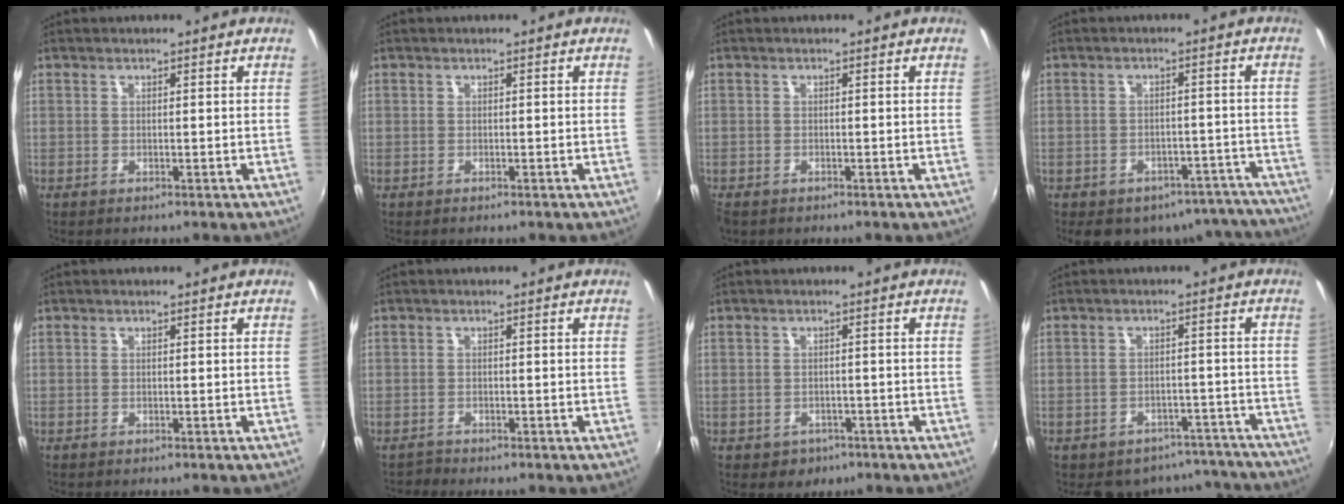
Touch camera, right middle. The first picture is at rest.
{"total": 0.0}
{"total": 1.8, "force": [-1.3, 1.0, 0.6], "torque": [-0.016, -0.008, -0.024]}
{"total": 16.2, "force": [-12.9, 8.4, 5.1], "torque": [-0.096, 0.020, -0.134]}
{"total": 0.0}
{"total": 1.0, "force": [-1.0, 0.1, -0.3], "torque": [0.006, -0.001, -0.020]}
{"total": 3.6, "force": [-1.7, 3.1, 1.0], "torque": [-0.029, -0.003, -0.018]}
{"total": 11.4, "force": [-9.7, 5.6, 2.2], "torque": [-0.045, 0.020, -0.104]}